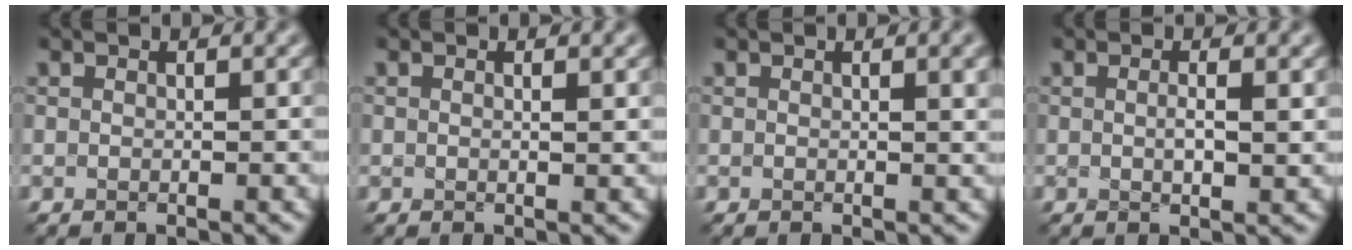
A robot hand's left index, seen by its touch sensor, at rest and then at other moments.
{"total": 0.6, "force": [0.3, 0.2, 0.5], "torque": [-0.010, -0.001, 0.004]}
{"total": 2.2, "force": [0.9, 0.8, 1.8], "torque": [-0.014, 0.003, 0.011]}
{"total": 1.8, "force": [0.2, 0.4, 1.8], "torque": [-0.032, -0.003, 0.005]}